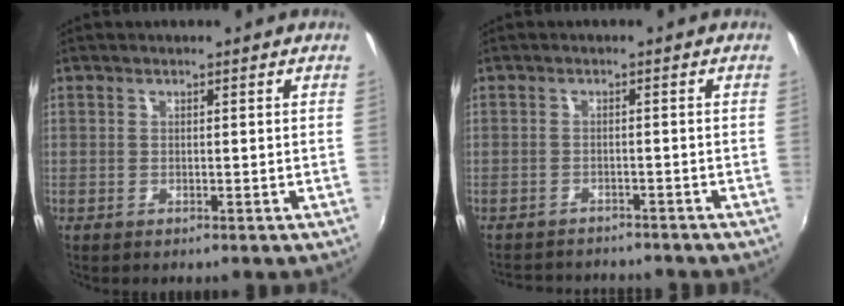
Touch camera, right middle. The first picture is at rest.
{"total": 8.2, "force": [-7.6, 2.0, 2.3], "torque": [-0.060, -0.008, -0.111]}